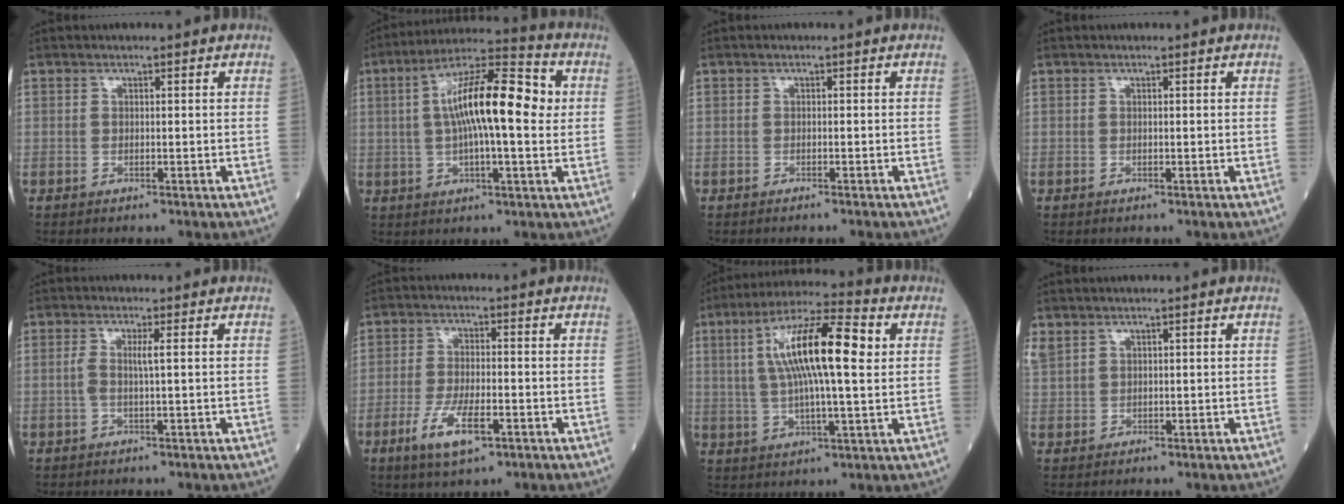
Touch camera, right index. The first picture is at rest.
{"total": 15.1, "force": [1.9, 3.1, 14.6], "torque": [-0.255, 0.033, 0.024]}
{"total": 1.3, "force": [-1.2, 0.0, 0.5], "torque": [-0.007, -0.001, -0.014]}
{"total": 0.0}
{"total": 2.4, "force": [0.2, -0.1, 2.4], "torque": [-0.054, 0.003, 0.001]}
{"total": 7.2, "force": [-3.3, 2.1, 6.1], "torque": [-0.123, -0.010, -0.056]}
{"total": 15.2, "force": [3.4, 2.3, 14.7], "torque": [-0.271, 0.026, 0.055]}
{"total": 2.1, "force": [1.6, 1.2, 0.8], "torque": [-0.032, 0.021, 0.042]}